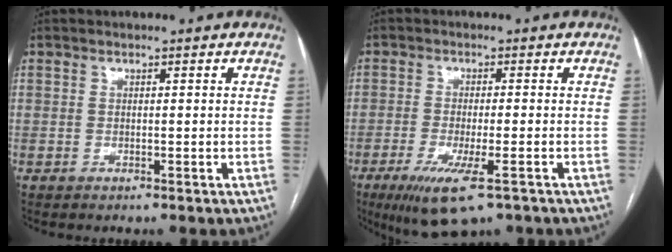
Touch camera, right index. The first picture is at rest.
{"total": 8.8, "force": [-5.1, 1.5, 7.0], "torque": [-0.127, -0.026, -0.082]}